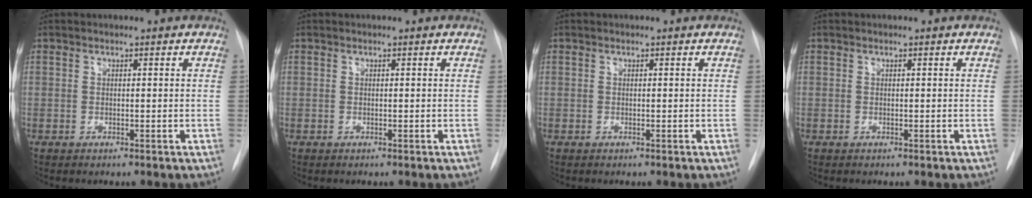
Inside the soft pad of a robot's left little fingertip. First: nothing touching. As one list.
[{"total": 0.0}, {"total": 0.0}, {"total": 0.0}]